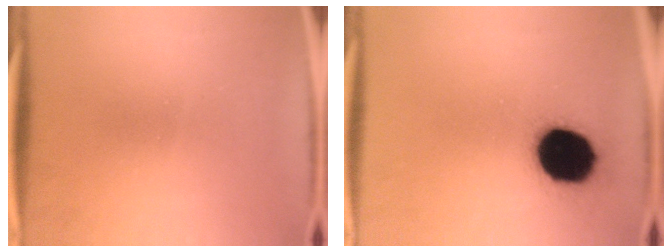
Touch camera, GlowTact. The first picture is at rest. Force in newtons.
{"total": 16.9}